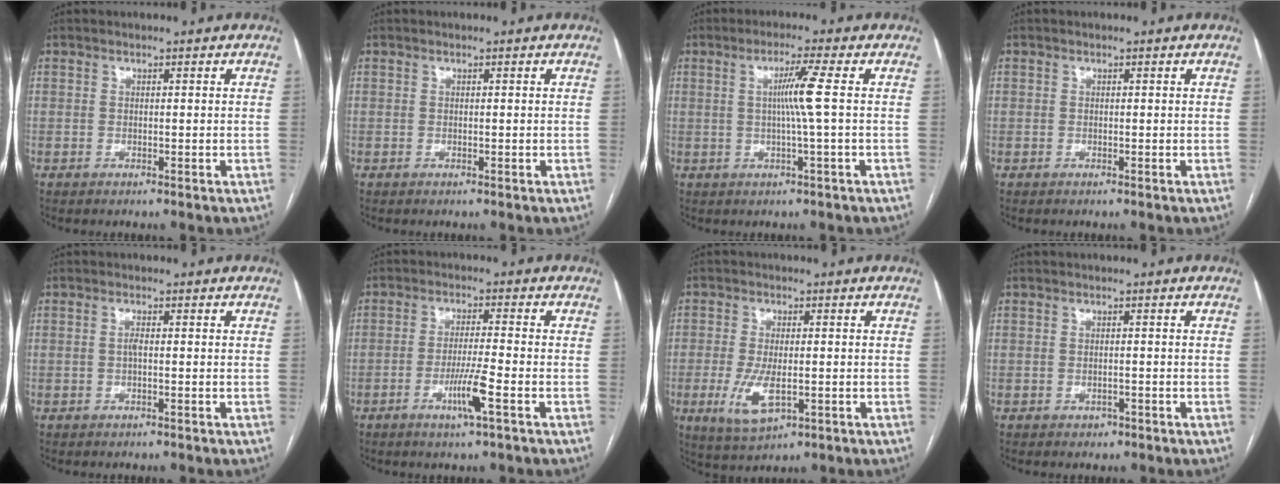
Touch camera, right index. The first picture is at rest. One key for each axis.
{"total": 0.0}
{"total": 5.0, "fx": 0.4, "fy": -1.4, "fz": 4.7, "tx": -0.088, "ty": 0.000, "tz": 0.008}
{"total": 0.5, "fx": -0.1, "fy": 0.5, "fz": 0.0, "tx": 0.006, "ty": 0.006, "tz": -0.006}
{"total": 1.1, "fx": 0.0, "fy": 0.2, "fz": 1.1, "tx": -0.023, "ty": 0.001, "tz": -0.001}
{"total": 5.6, "fx": -2.4, "fy": -0.4, "fz": 5.0, "tx": -0.093, "ty": -0.010, "tz": -0.046}
{"total": 6.8, "fx": -1.7, "fy": 2.9, "fz": 5.9, "tx": -0.124, "ty": -0.013, "tz": -0.023}
{"total": 1.2, "fx": -0.7, "fy": 0.8, "fz": 0.4, "tx": -0.007, "ty": 0.001, "tz": -0.007}